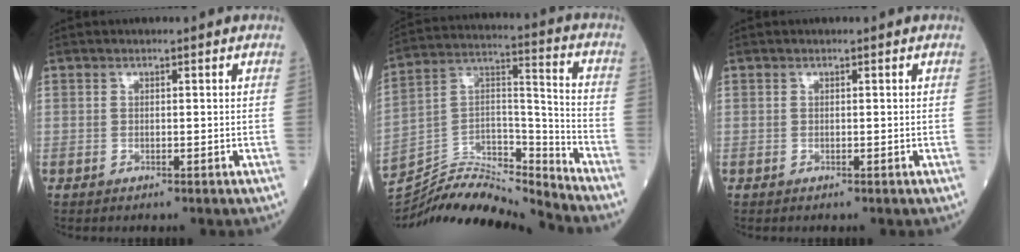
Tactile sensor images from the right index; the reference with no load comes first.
{"total": 17.2, "force": [-16.9, 0.9, 3.0], "torque": [-0.052, 0.052, -0.292]}
{"total": 0.0}